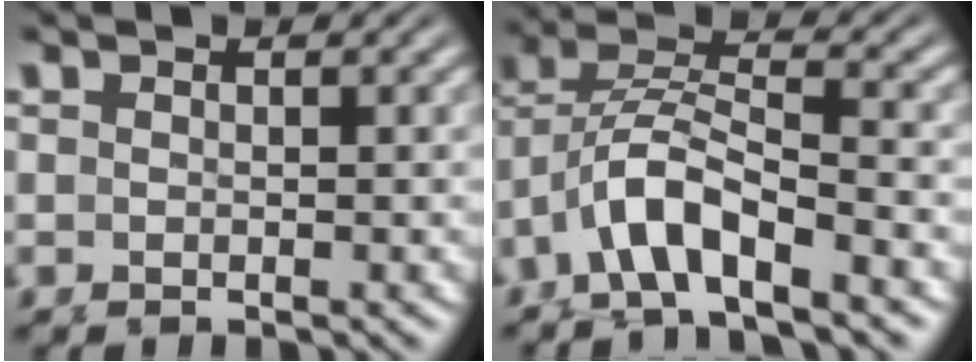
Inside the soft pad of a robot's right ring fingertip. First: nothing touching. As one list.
[{"total": 6.7, "force": [-0.8, 5.1, 4.4], "torque": [-0.112, -0.008, -0.018]}]